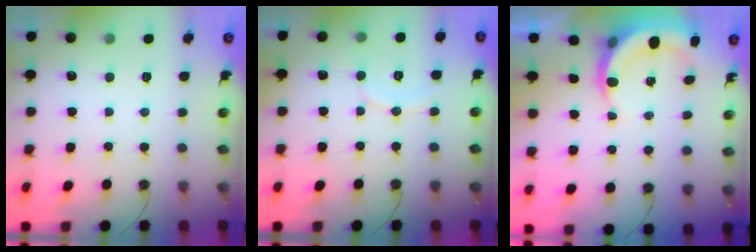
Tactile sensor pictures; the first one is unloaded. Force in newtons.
{"total": 6.1, "press": 6.1, "slide": 0.7}
{"total": 6.3, "press": 6.2, "slide": 1.2}